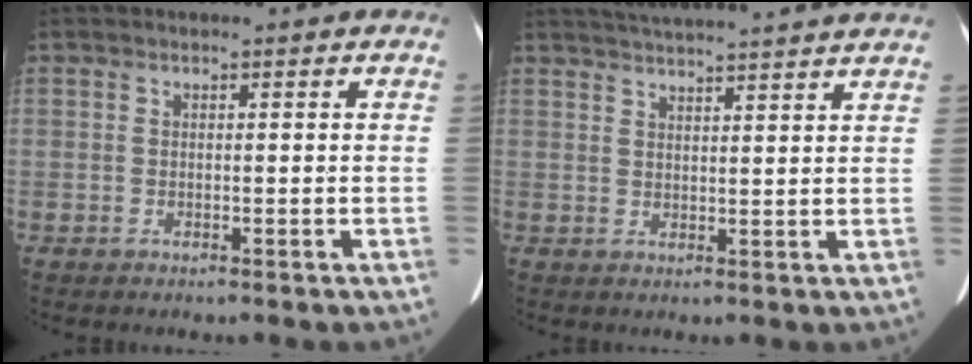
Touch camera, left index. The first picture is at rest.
{"total": 16.6, "force": [15.3, -0.3, 6.2], "torque": [-0.108, 0.008, 0.203]}